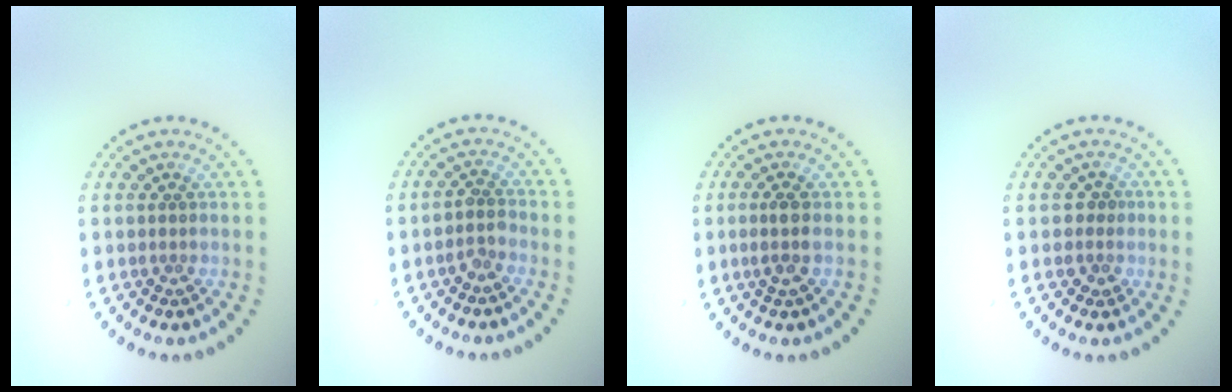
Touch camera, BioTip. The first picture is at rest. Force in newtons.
{"total": 1.3, "press": 1.1, "slide": 0.7}
{"total": 1.6, "press": 1.3, "slide": 0.9}
{"total": 1.2, "press": 1.0, "slide": 0.6}